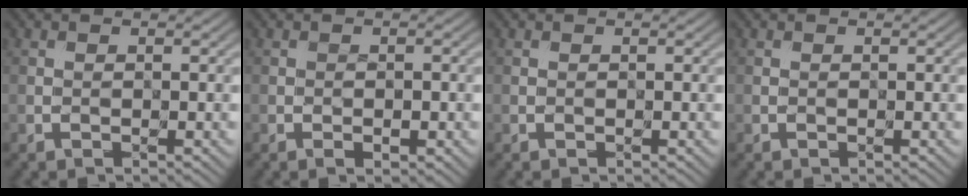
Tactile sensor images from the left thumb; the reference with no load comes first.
{"total": 1.4, "force": [-0.5, 0.7, 1.1], "torque": [-0.016, -0.003, -0.003]}
{"total": 0.0}
{"total": 0.0}